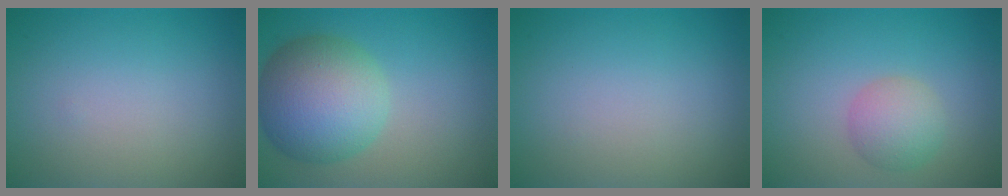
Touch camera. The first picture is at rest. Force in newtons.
{"total": 8.8, "press": 8.8, "slide": 0.3}
{"total": 0.0}
{"total": 2.9, "press": 2.9, "slide": 0.1}